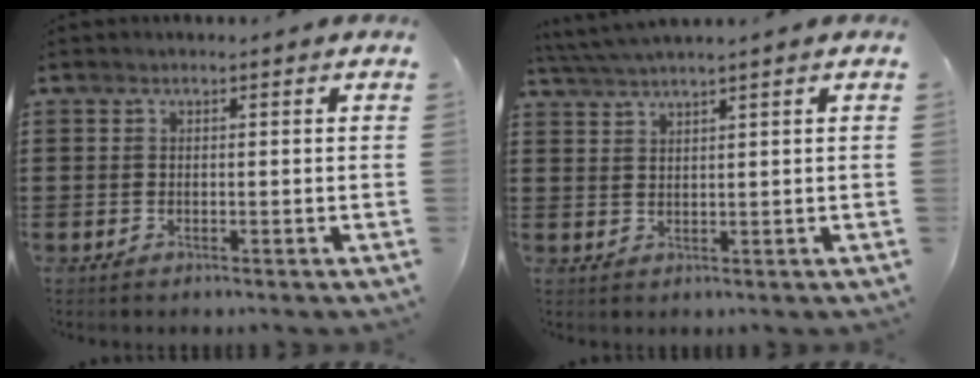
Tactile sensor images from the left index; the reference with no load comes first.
{"total": 2.4, "force": [2.2, -0.5, 0.8], "torque": [-0.023, -0.001, 0.040]}